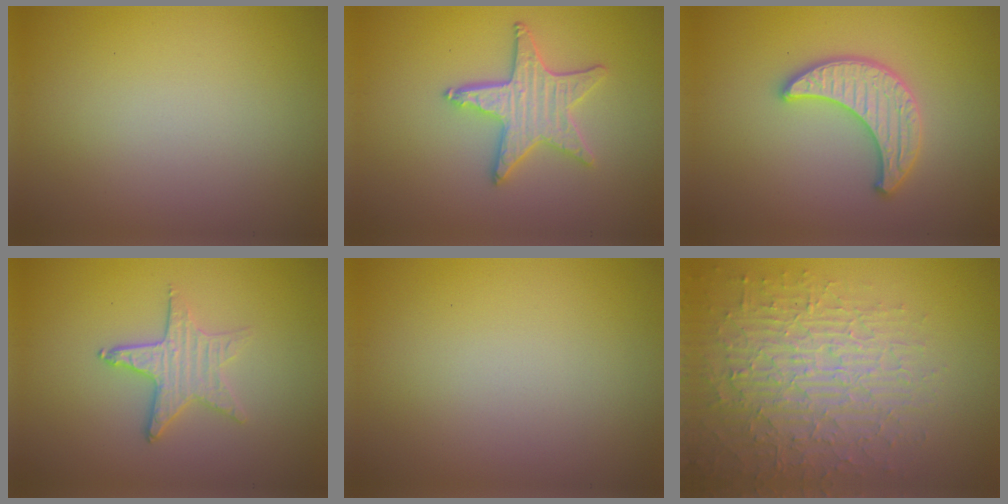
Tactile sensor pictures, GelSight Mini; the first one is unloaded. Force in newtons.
{"total": 4.2, "press": 3.8, "slide": 1.7}
{"total": 3.4, "press": 3.3, "slide": 0.7}
{"total": 2.8, "press": 2.5, "slide": 1.3}
{"total": 0.0}
{"total": 7.0, "press": 5.3, "slide": 4.5}